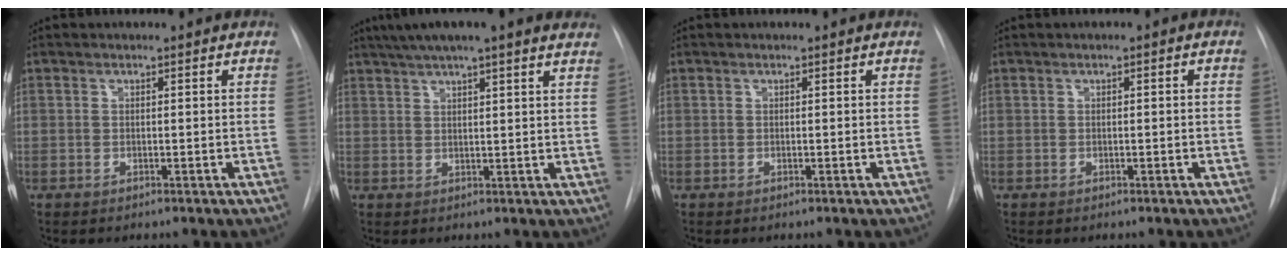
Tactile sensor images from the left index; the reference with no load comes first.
{"total": 14.5, "force": [11.5, 1.5, 8.8], "torque": [-0.142, 0.046, 0.149]}
{"total": 0.0}
{"total": 0.6, "force": [-0.1, 0.3, 0.5], "torque": [-0.008, 0.004, -0.003]}